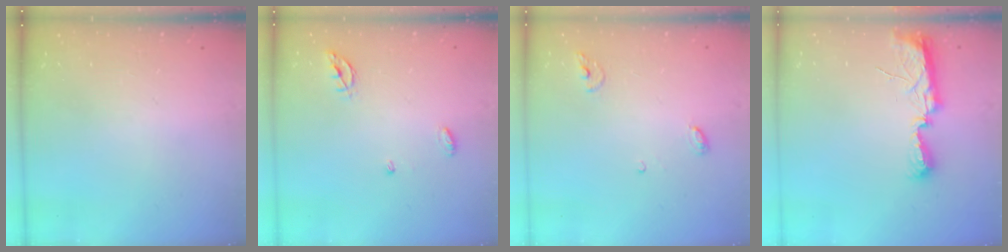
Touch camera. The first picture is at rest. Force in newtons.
{"total": 5.0, "press": 5.0, "slide": 0.5}
{"total": 3.8, "press": 3.8, "slide": 0.2}
{"total": 7.9, "press": 7.8, "slide": 0.8}